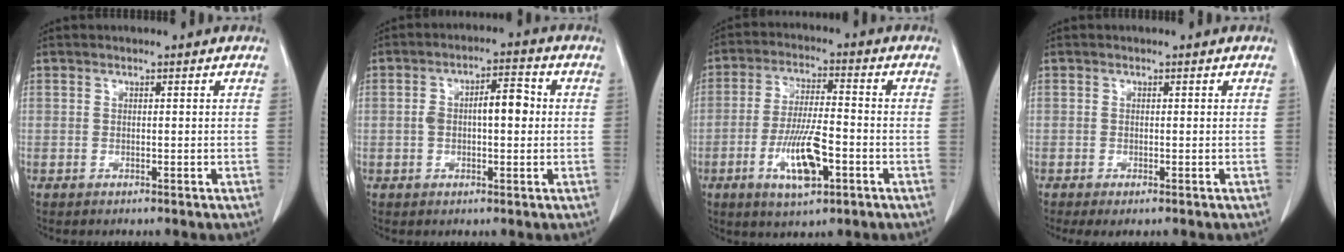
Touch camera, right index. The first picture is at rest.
{"total": 6.5, "force": [0.3, 2.4, 6.0], "torque": [-0.111, 0.024, 0.004]}
{"total": 10.0, "force": [-3.7, 2.3, 9.0], "torque": [-0.174, -0.006, -0.062]}
{"total": 1.8, "force": [-1.1, 0.5, 1.4], "torque": [-0.020, -0.003, -0.016]}